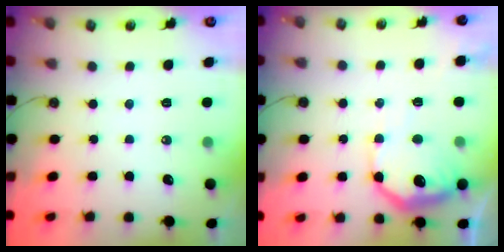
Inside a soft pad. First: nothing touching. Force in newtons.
{"total": 15.3, "press": 15.3, "slide": 1.1}